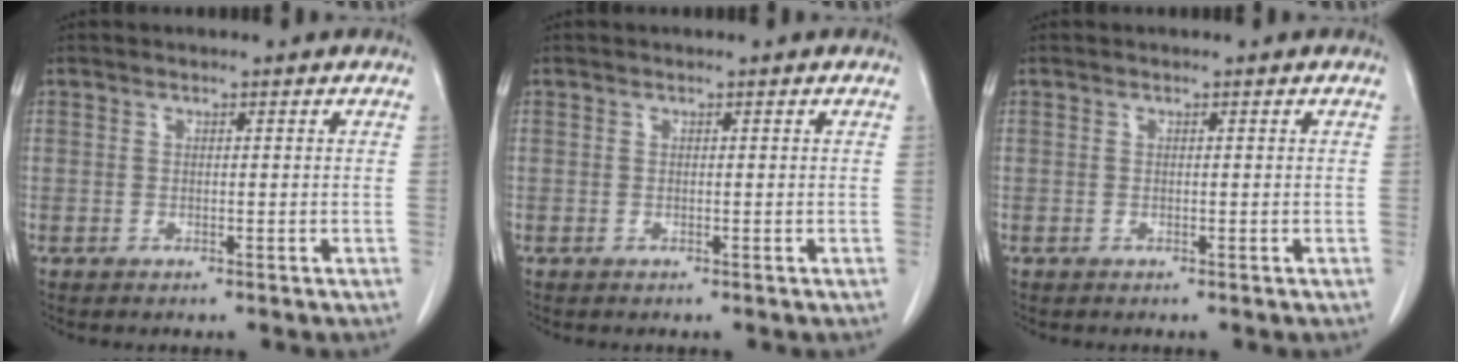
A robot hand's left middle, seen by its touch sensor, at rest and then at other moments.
{"total": 0.0}
{"total": 0.0}